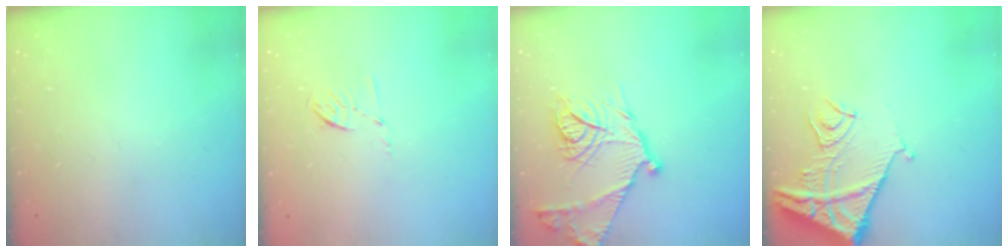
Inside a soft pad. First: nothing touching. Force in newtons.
{"total": 5.4, "press": 5.1, "slide": 1.8}
{"total": 18.1, "press": 18.0, "slide": 1.6}
{"total": 12.8, "press": 12.7, "slide": 1.6}